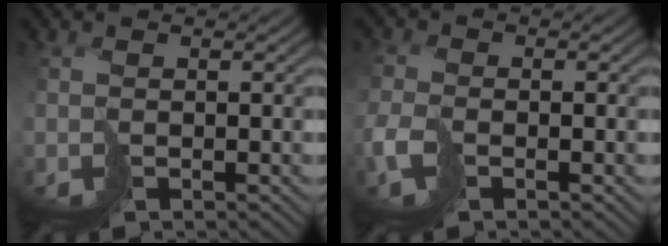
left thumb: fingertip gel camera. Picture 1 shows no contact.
{"total": 3.5, "force": [-1.5, 2.0, 2.4], "torque": [-0.064, -0.011, -0.035]}